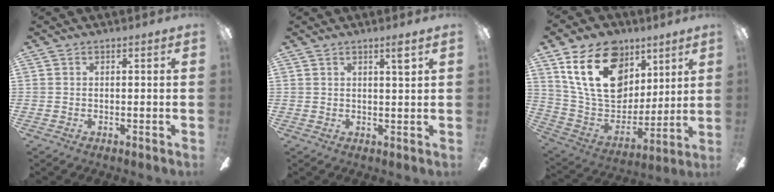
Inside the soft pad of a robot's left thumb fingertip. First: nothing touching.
{"total": 2.9, "force": [1.9, -0.1, 2.2], "torque": [-0.032, -0.008, 0.027]}
{"total": 24.1, "force": [11.4, 16.1, 13.8], "torque": [-0.263, -0.047, 0.201]}